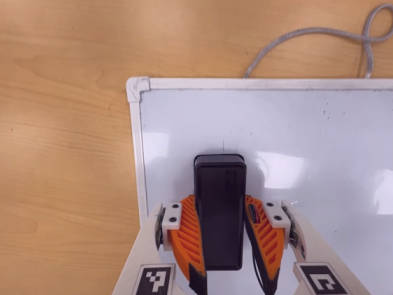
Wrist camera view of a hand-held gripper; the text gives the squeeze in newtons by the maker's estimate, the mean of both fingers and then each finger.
{"total": 11.1, "left": 10.8, "right": 11.4}